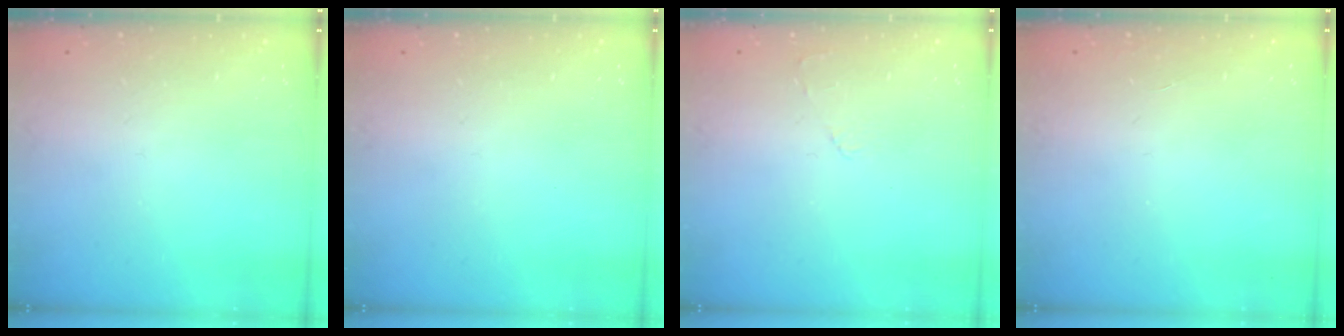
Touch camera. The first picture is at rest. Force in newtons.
{"total": 0.0}
{"total": 2.4, "press": 2.4, "slide": 0.4}
{"total": 0.0}